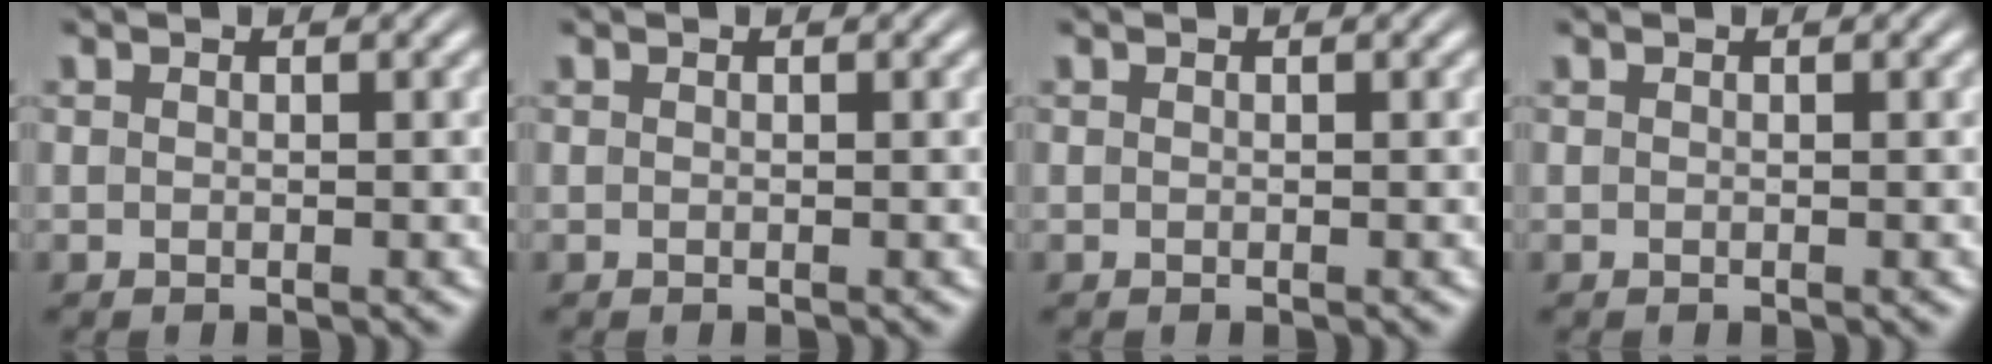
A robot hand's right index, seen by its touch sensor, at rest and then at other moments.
{"total": 0.0}
{"total": 0.0}
{"total": 0.0}